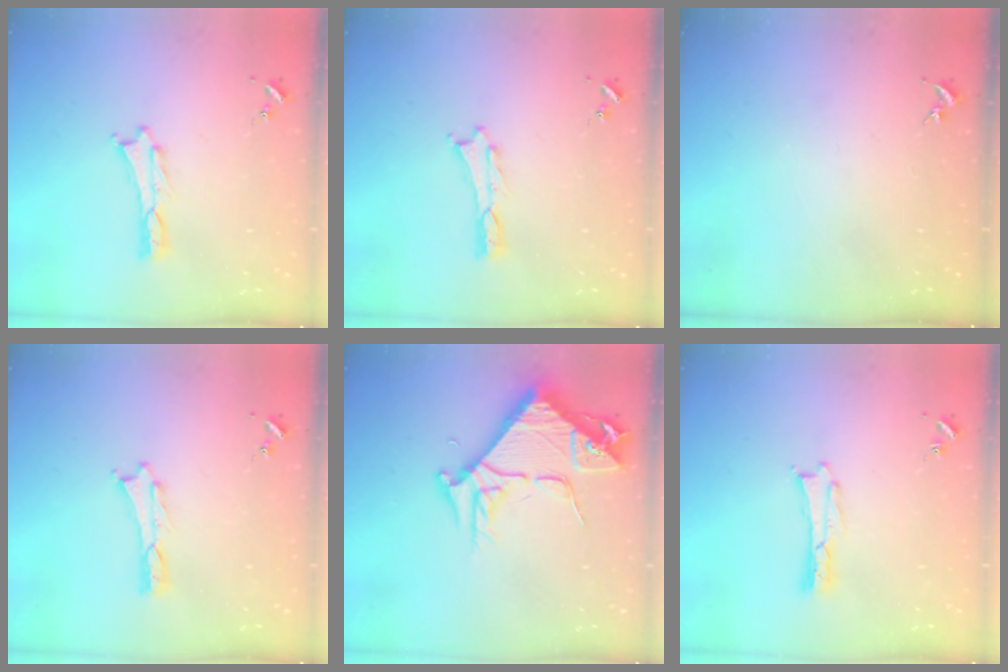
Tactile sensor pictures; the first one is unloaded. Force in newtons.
{"total": 0.0}
{"total": 0.0}
{"total": 0.0}
{"total": 8.6, "press": 8.6, "slide": 1.0}
{"total": 0.0}